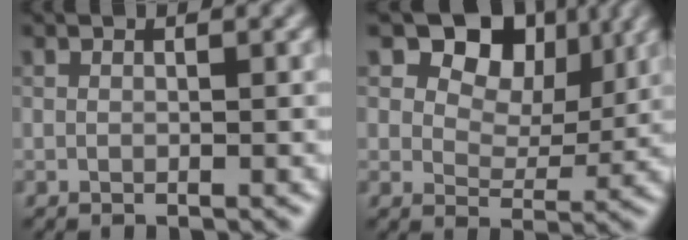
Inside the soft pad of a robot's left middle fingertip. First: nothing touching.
{"total": 6.1, "force": [3.3, 4.0, 3.2], "torque": [-0.051, 0.002, 0.055]}